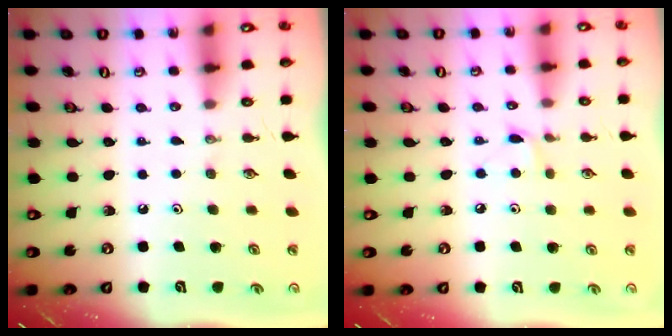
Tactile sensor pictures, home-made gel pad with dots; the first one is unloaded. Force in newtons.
{"total": 4.4, "press": 4.3, "slide": 0.5}